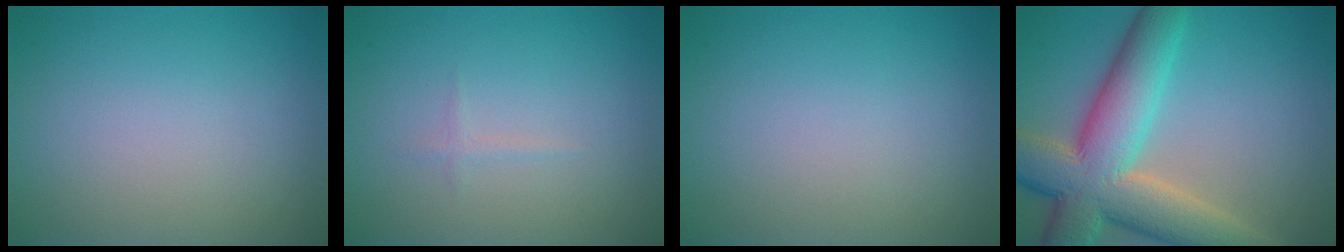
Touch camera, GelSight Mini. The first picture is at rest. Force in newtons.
{"total": 0.6, "press": 0.6, "slide": 0.0}
{"total": 0.0}
{"total": 11.5, "press": 11.5, "slide": 0.7}